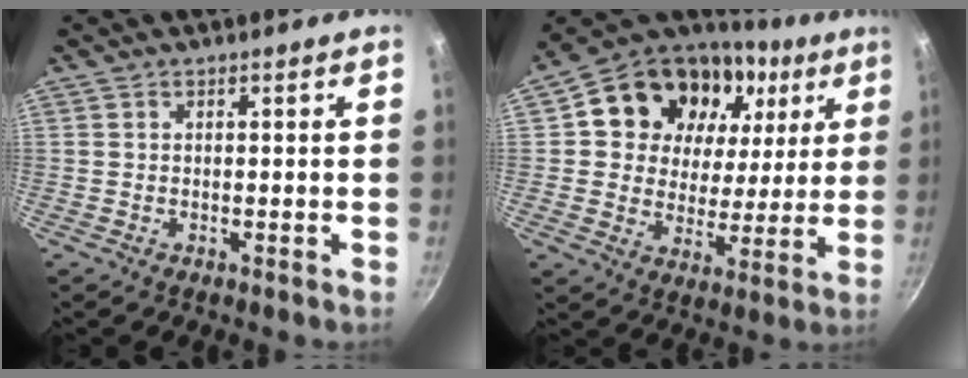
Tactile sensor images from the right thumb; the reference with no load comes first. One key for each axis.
{"total": 22.2, "fx": 8.7, "fy": 16.7, "fz": 11.8, "tx": -0.188, "ty": -0.002, "tz": 0.145}